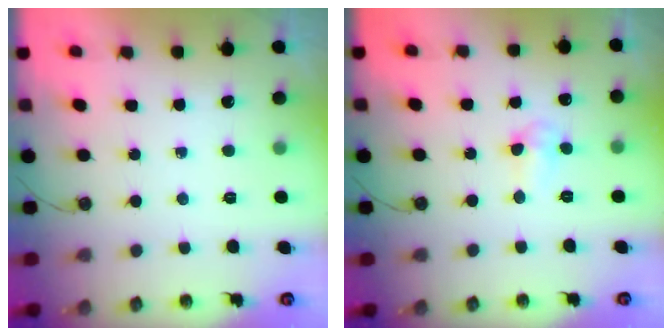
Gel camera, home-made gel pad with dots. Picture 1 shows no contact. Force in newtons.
{"total": 5.1, "press": 3.5, "slide": 3.7}